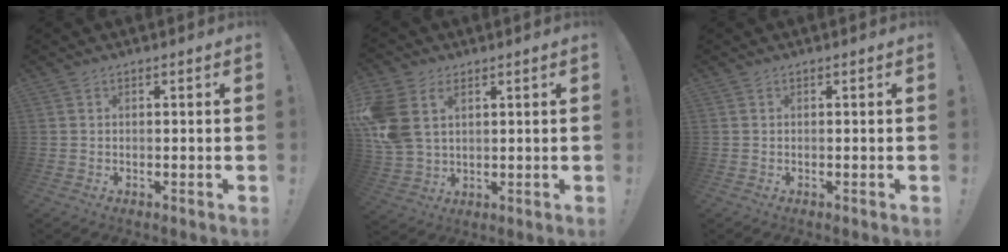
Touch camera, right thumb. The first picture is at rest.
{"total": 10.9, "force": [4.2, 7.5, 6.7], "torque": [-0.143, -0.012, 0.085]}
{"total": 0.0}